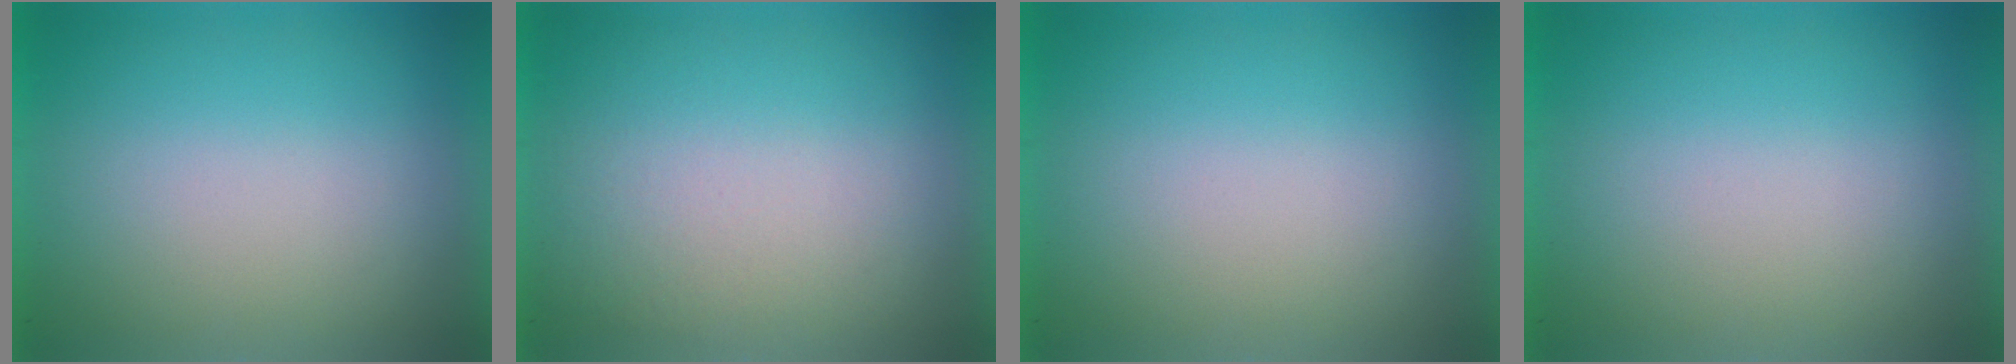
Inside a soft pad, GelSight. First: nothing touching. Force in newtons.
{"total": 1.4}
{"total": 0.0}
{"total": 0.0}